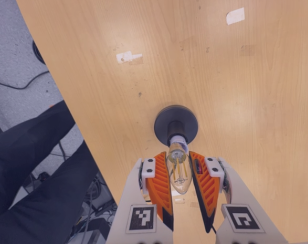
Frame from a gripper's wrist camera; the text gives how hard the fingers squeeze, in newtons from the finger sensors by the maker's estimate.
{"total": 13.4, "left": 13.8, "right": 13.0}